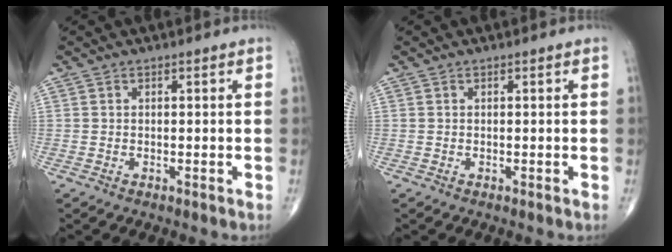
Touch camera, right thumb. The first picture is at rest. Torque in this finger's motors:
{"motor_torque": [0.02, 0.02, 0.00, 0.00, 0.00]}